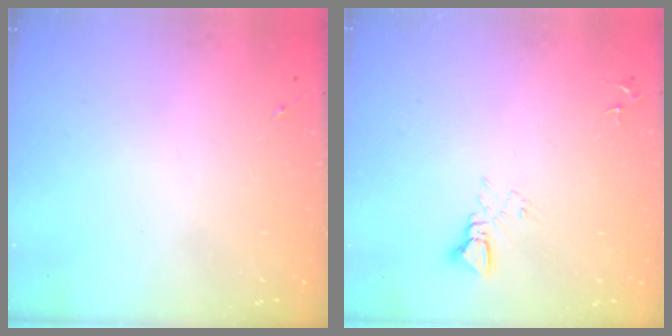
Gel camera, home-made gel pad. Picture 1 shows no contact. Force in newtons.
{"total": 3.6, "press": 3.6, "slide": 0.3}